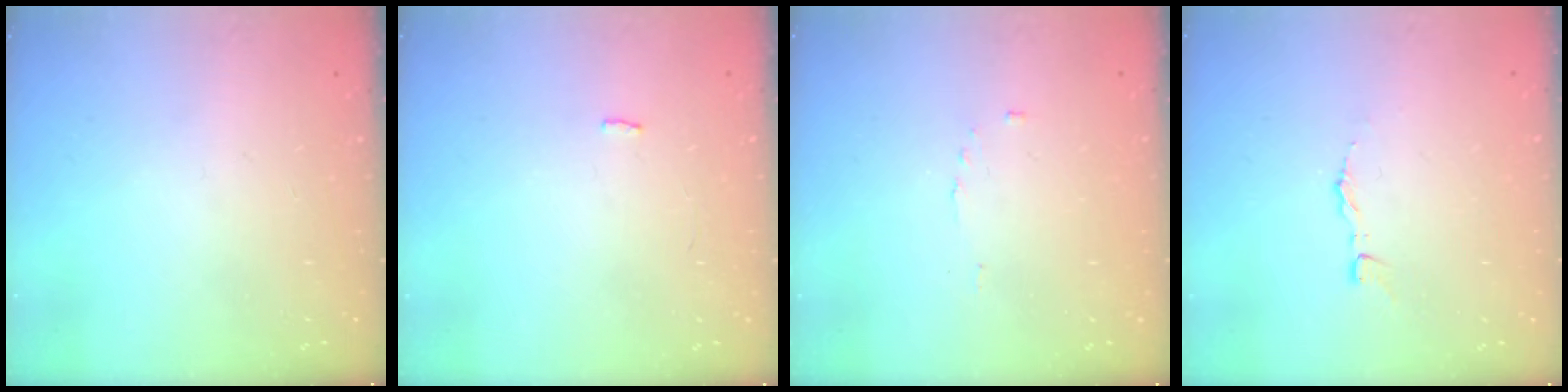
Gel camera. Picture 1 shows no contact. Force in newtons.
{"total": 2.0, "press": 2.0, "slide": 0.3}
{"total": 2.0, "press": 2.0, "slide": 0.3}
{"total": 3.8, "press": 3.8, "slide": 0.3}